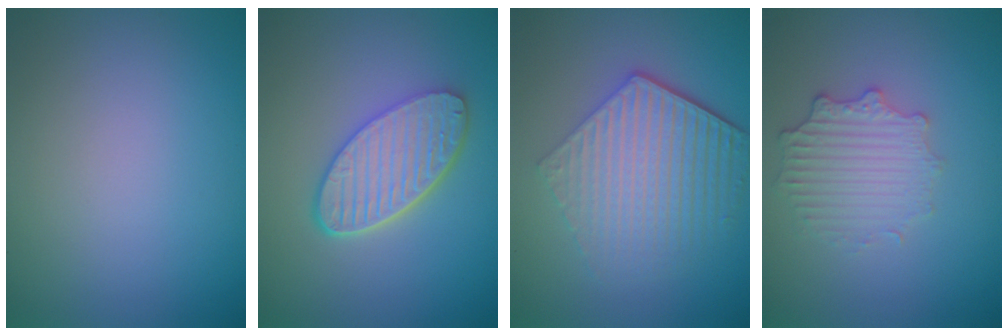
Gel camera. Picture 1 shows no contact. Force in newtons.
{"total": 5.6, "press": 4.4, "slide": 3.4}
{"total": 6.1, "press": 4.4, "slide": 4.2}
{"total": 2.8, "press": 2.5, "slide": 1.4}